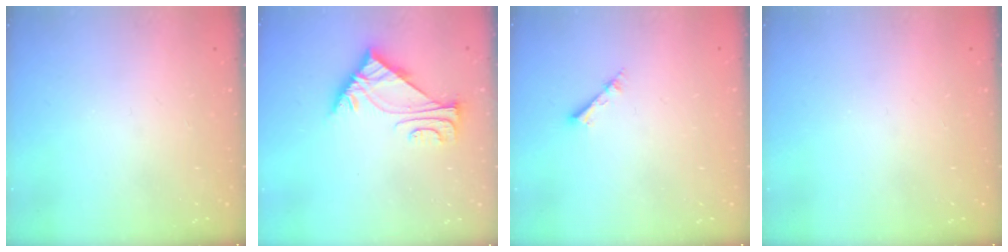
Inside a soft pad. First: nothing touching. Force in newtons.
{"total": 6.0, "press": 5.9, "slide": 0.5}
{"total": 2.1, "press": 2.1, "slide": 0.3}
{"total": 0.0}